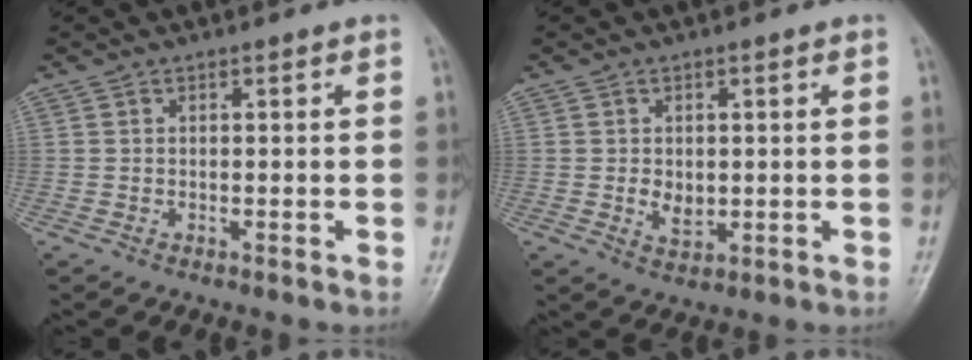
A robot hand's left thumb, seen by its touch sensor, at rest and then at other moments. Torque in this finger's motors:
{"motor_torque": [-0.01, 0.15, 0.20, 0.03, 0.02]}